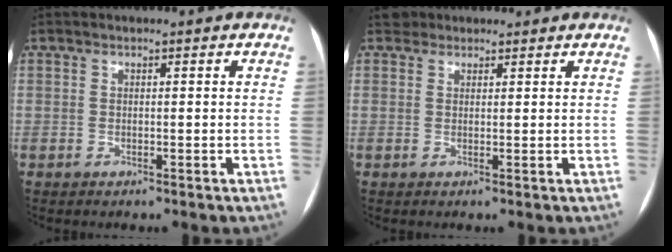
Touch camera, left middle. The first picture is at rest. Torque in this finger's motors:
{"motor_torque": [0.02, -0.02, -0.11, -0.01]}